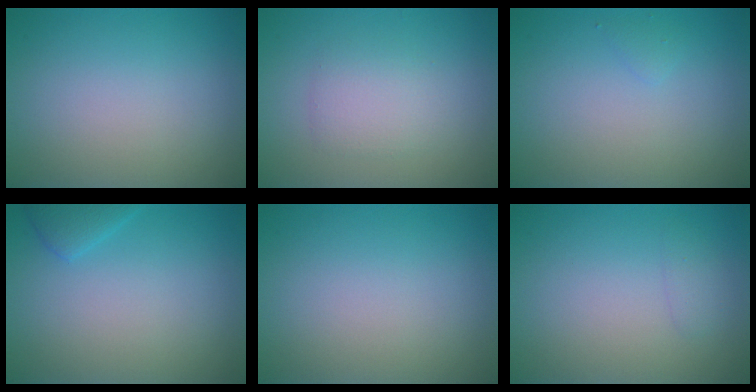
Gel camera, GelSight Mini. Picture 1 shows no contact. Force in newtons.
{"total": 2.3, "press": 2.3, "slide": 0.1}
{"total": 0.6, "press": 0.6, "slide": 0.0}
{"total": 1.5, "press": 1.5, "slide": 0.2}
{"total": 0.0}
{"total": 0.9, "press": 0.9, "slide": 0.1}